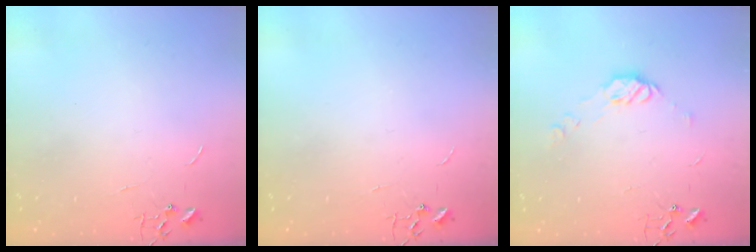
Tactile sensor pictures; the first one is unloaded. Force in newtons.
{"total": 0.0}
{"total": 7.7, "press": 7.7, "slide": 0.7}